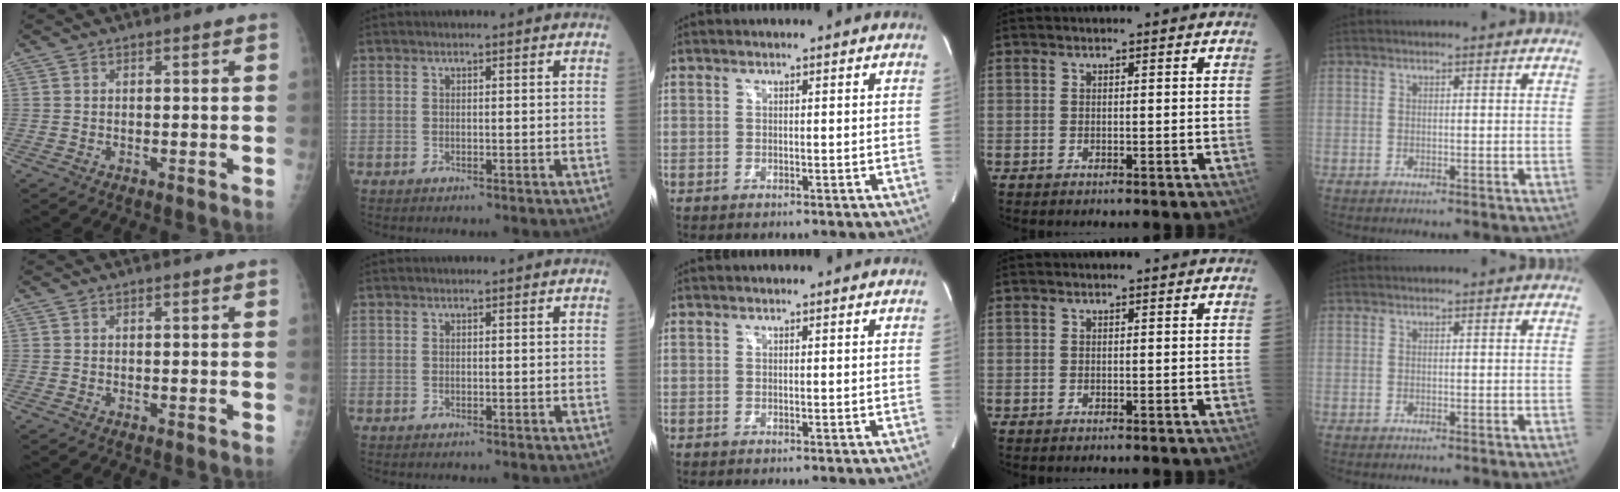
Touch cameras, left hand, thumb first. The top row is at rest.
{}